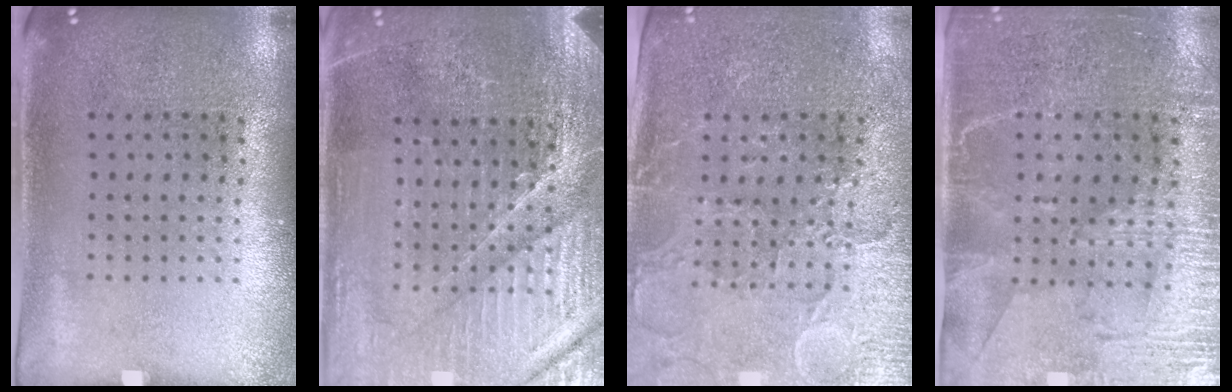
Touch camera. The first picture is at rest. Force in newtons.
{"total": 4.8, "press": 4.5, "slide": 1.6}
{"total": 3.4, "press": 3.3, "slide": 1.0}
{"total": 3.2, "press": 3.0, "slide": 1.3}